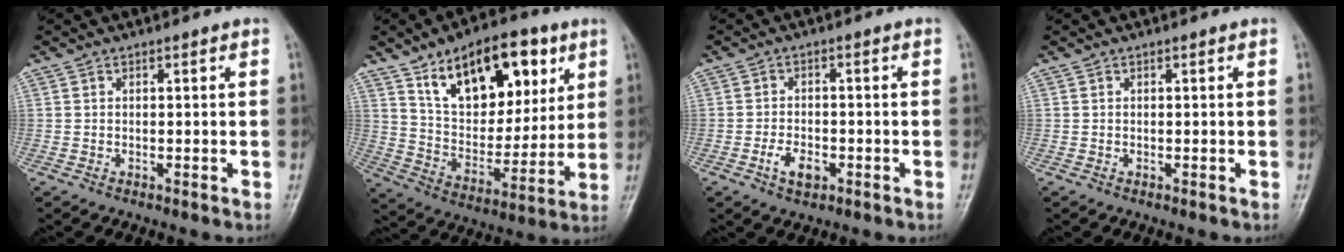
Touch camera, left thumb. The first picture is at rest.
{"total": 21.1, "force": [10.3, 11.6, 14.3], "torque": [-0.167, -0.038, 0.176]}
{"total": 4.4, "force": [-2.0, 2.6, 3.0], "torque": [-0.049, 0.010, -0.034]}
{"total": 0.0}